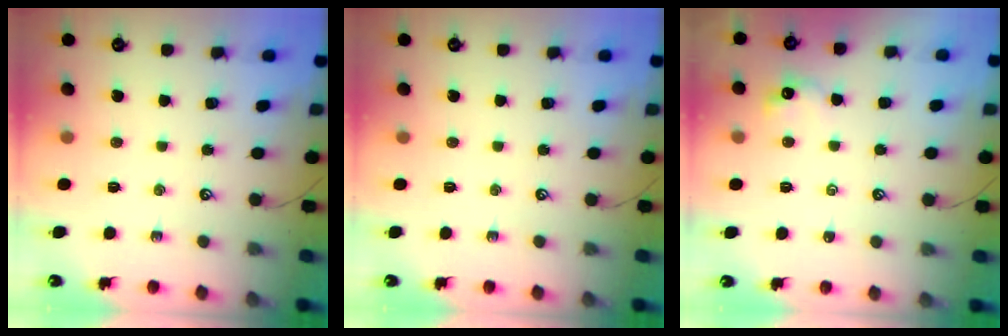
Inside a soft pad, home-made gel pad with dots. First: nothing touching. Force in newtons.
{"total": 0.0}
{"total": 2.3, "press": 2.2, "slide": 0.6}